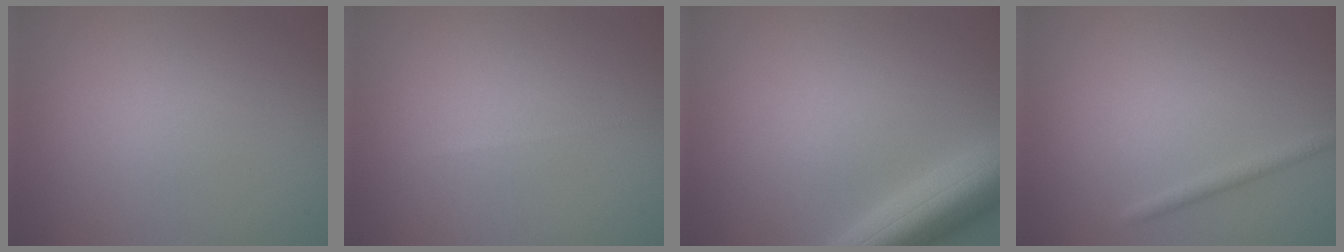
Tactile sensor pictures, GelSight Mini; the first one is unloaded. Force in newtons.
{"total": 0.5, "press": 0.5, "slide": 0.1}
{"total": 7.1, "press": 7.1, "slide": 0.5}
{"total": 1.4, "press": 1.4, "slide": 0.1}